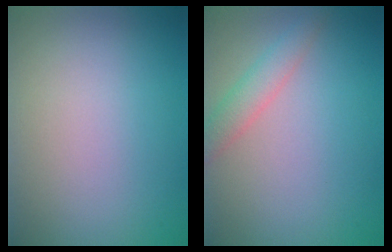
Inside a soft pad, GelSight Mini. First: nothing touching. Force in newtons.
{"total": 2.2, "press": 2.2, "slide": 0.1}